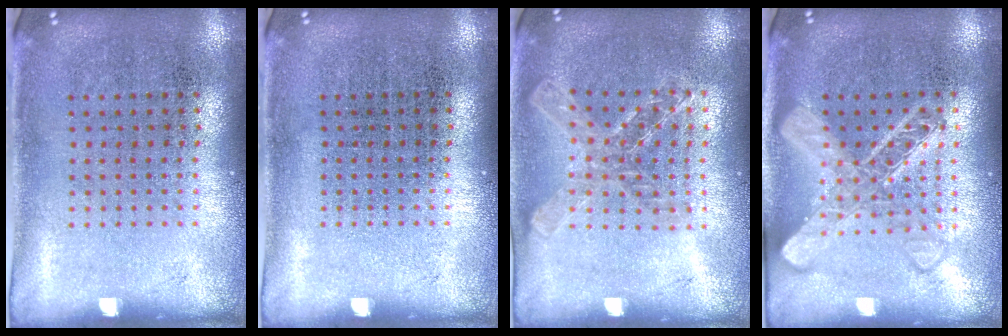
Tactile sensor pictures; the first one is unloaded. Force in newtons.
{"total": 0.0}
{"total": 1.4, "press": 1.3, "slide": 0.4}
{"total": 2.1, "press": 2.1, "slide": 0.3}